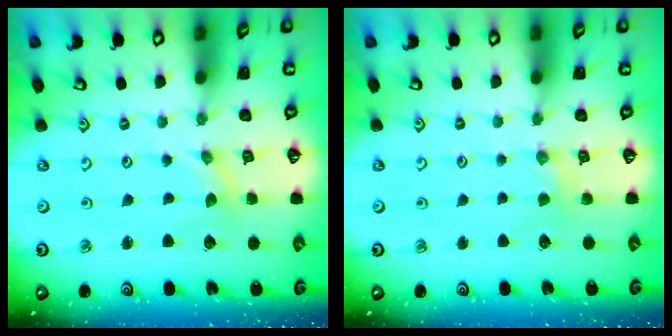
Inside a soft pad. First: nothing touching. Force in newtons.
{"total": 2.5, "press": 2.4, "slide": 0.4}